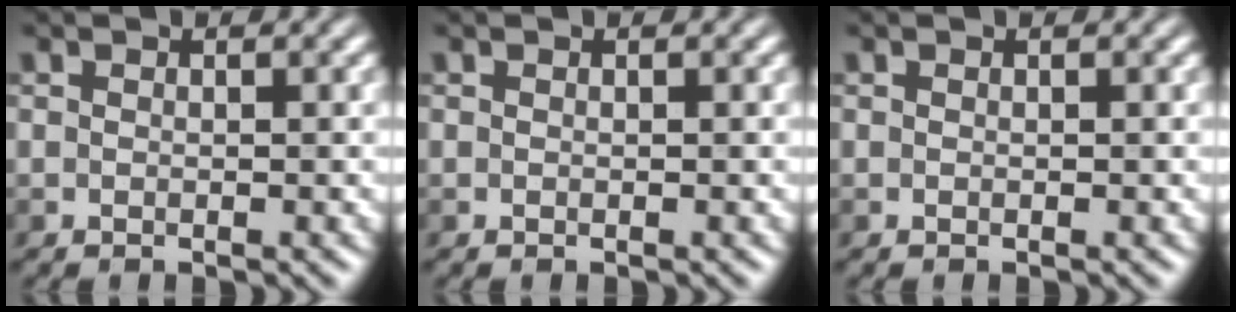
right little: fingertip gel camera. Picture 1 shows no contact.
{"total": 0.0}
{"total": 0.0}